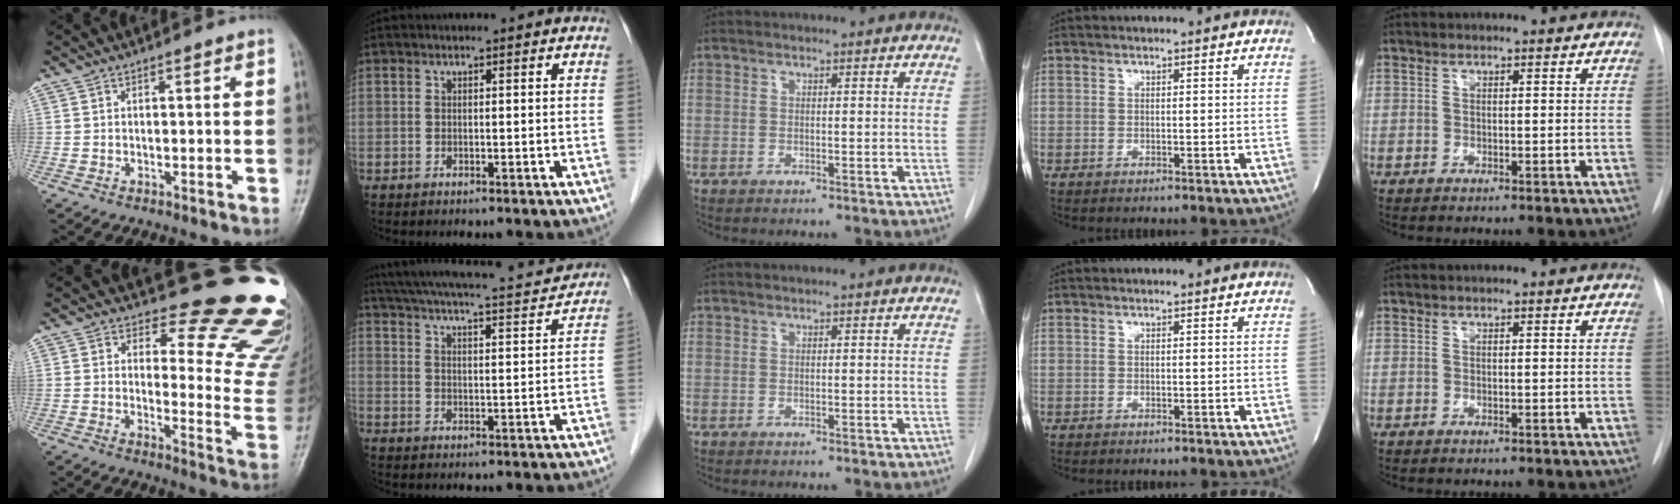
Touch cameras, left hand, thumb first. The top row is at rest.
{"thumb": {"total": 18.2, "force": [16.3, 5.9, 5.5], "torque": [-0.006, -0.167, 0.169]}, "index": {"total": 19.2, "force": [17.5, 2.0, 7.5], "torque": [-0.131, 0.014, 0.243]}}